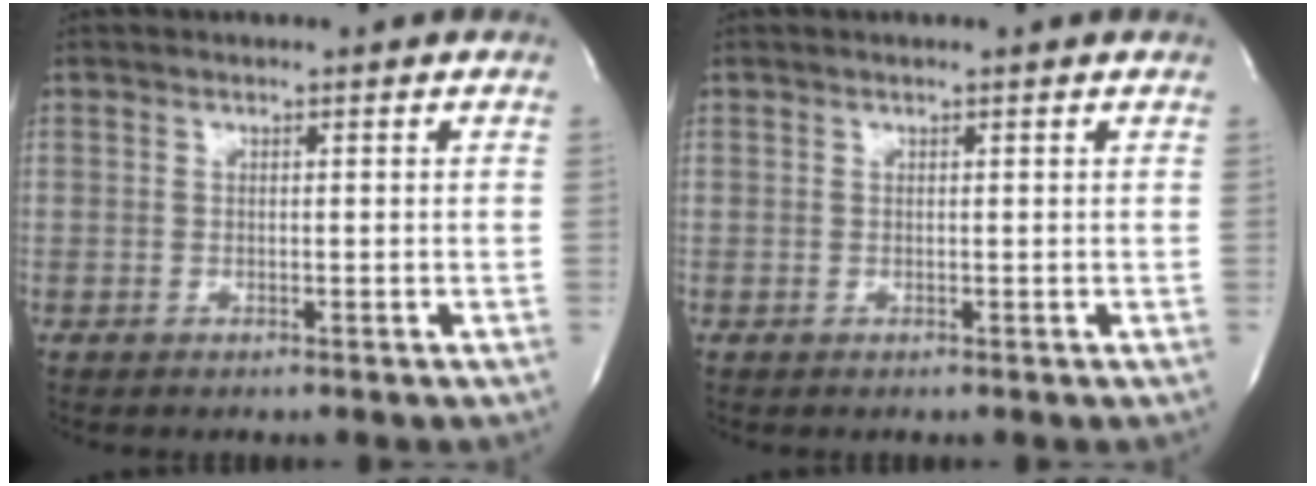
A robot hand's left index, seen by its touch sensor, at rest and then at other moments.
{"total": 0.9, "force": [0.8, -0.2, 0.4], "torque": [-0.012, 0.002, 0.016]}